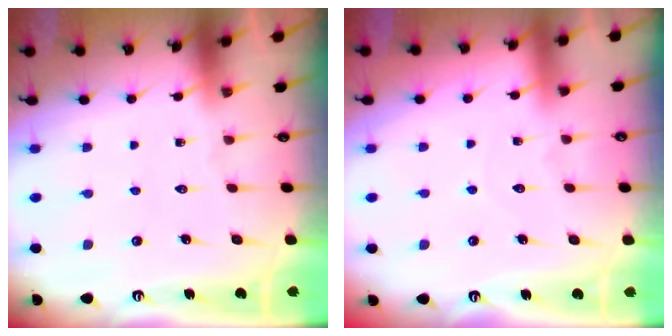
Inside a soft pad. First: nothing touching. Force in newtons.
{"total": 3.0, "press": 3.0, "slide": 0.2}